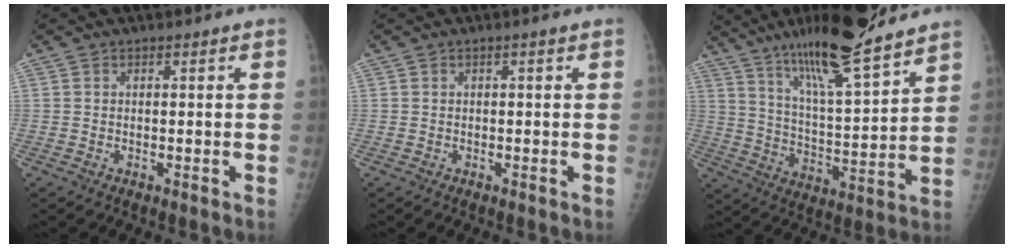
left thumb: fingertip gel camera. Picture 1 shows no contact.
{"total": 0.0}
{"total": 18.0, "force": [13.7, 2.3, 11.4], "torque": [-0.174, -0.075, 0.236]}